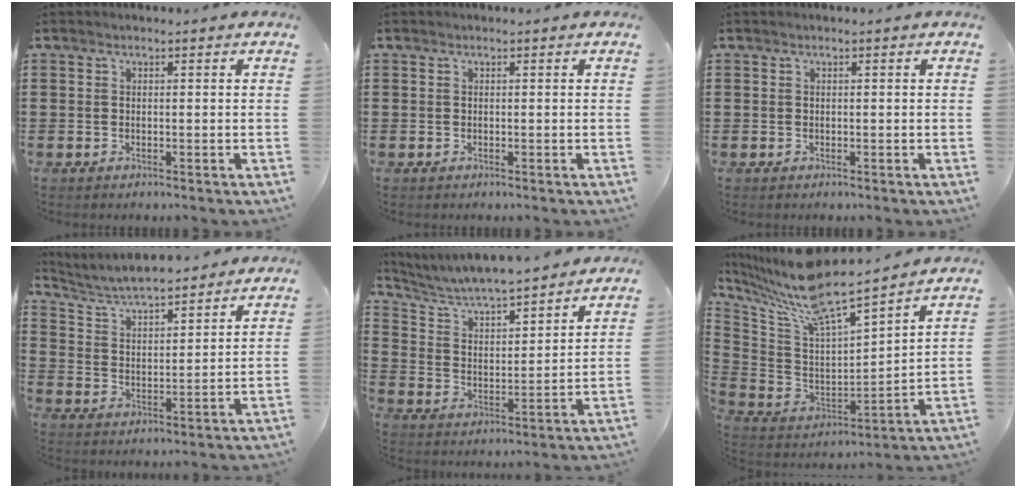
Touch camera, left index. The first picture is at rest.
{"total": 0.0}
{"total": 0.0}
{"total": 5.3, "force": [5.1, 0.3, 1.4], "torque": [-0.051, -0.031, 0.086]}
{"total": 5.3, "force": [5.0, 0.7, 1.6], "torque": [-0.055, -0.033, 0.080]}
{"total": 10.2, "force": [9.0, 0.8, 4.8], "torque": [-0.135, -0.066, 0.148]}